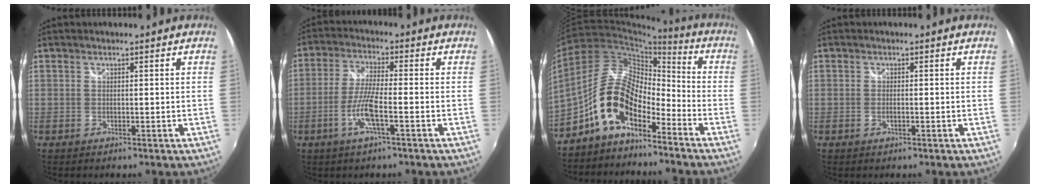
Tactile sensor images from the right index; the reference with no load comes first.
{"total": 7.3, "force": [-2.9, 0.5, 6.7], "torque": [-0.141, -0.004, -0.058]}
{"total": 12.8, "force": [-7.9, 5.7, 8.4], "torque": [-0.166, 0.021, -0.158]}
{"total": 1.1, "force": [-0.4, 0.3, 1.0], "torque": [-0.022, -0.002, -0.007]}